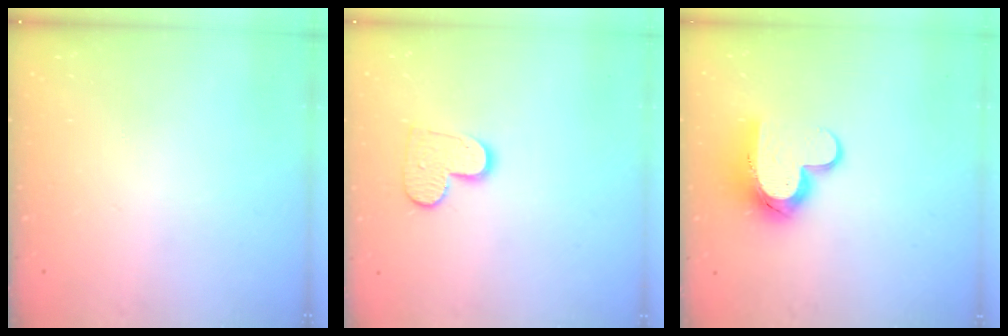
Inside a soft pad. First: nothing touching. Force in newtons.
{"total": 9.7, "press": 9.7, "slide": 0.5}
{"total": 12.4, "press": 12.3, "slide": 1.0}